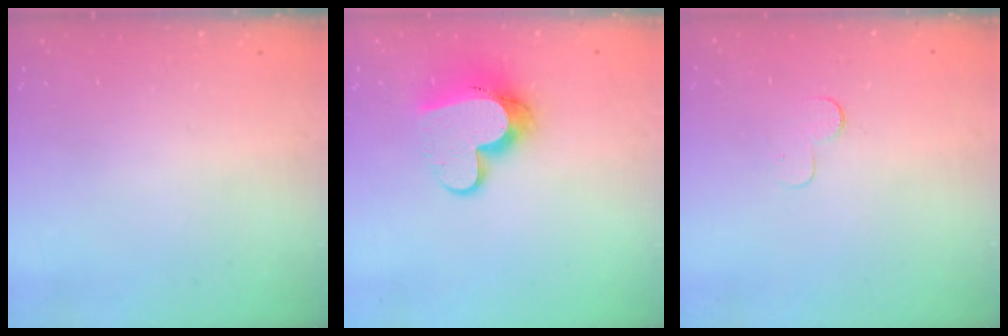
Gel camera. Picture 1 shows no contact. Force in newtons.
{"total": 11.5, "press": 11.4, "slide": 1.2}
{"total": 2.9, "press": 2.9, "slide": 0.3}